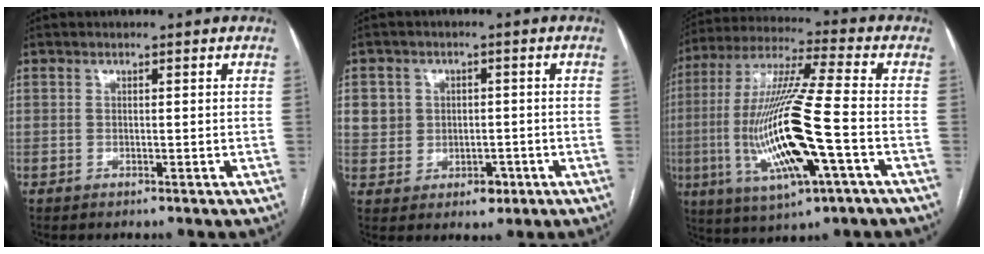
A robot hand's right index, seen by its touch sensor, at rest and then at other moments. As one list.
[{"total": 5.8, "force": [-0.2, 5.5, 1.9], "torque": [-0.014, 0.014, 0.010]}, {"total": 19.2, "force": [-4.2, 1.7, 18.6], "torque": [-0.391, -0.013, -0.075]}]